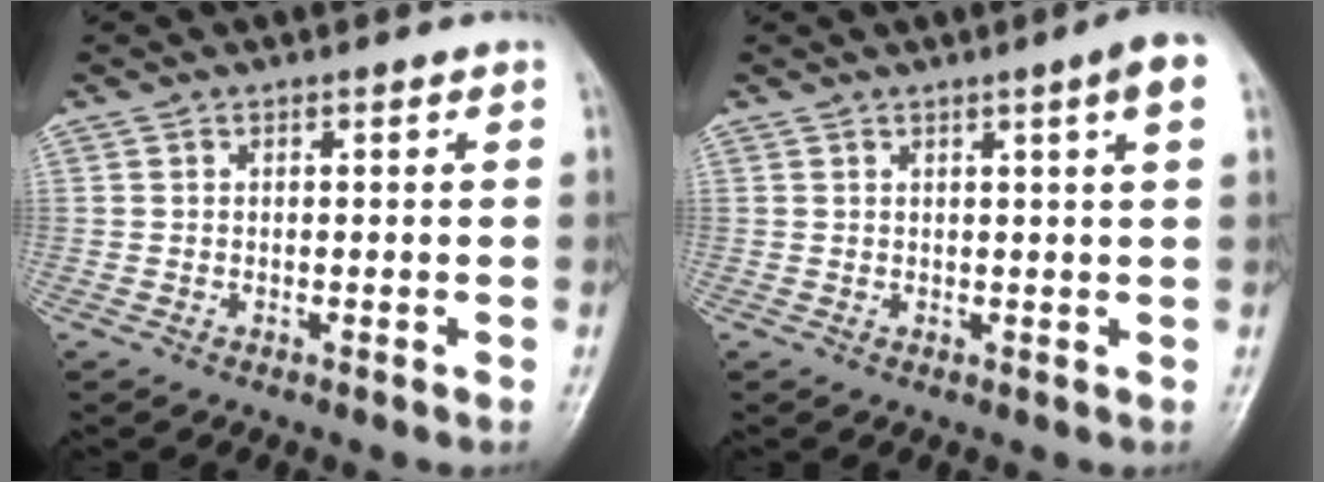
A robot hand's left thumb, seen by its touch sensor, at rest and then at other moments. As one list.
[{"total": 4.0, "force": [1.7, -0.2, 3.7], "torque": [-0.050, -0.003, 0.021]}]